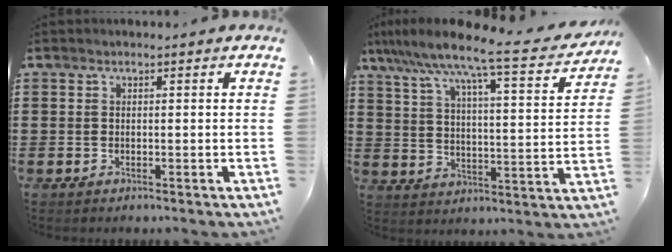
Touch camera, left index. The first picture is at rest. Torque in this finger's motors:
{"motor_torque": [0.70, 0.52, 0.98, 0.21]}